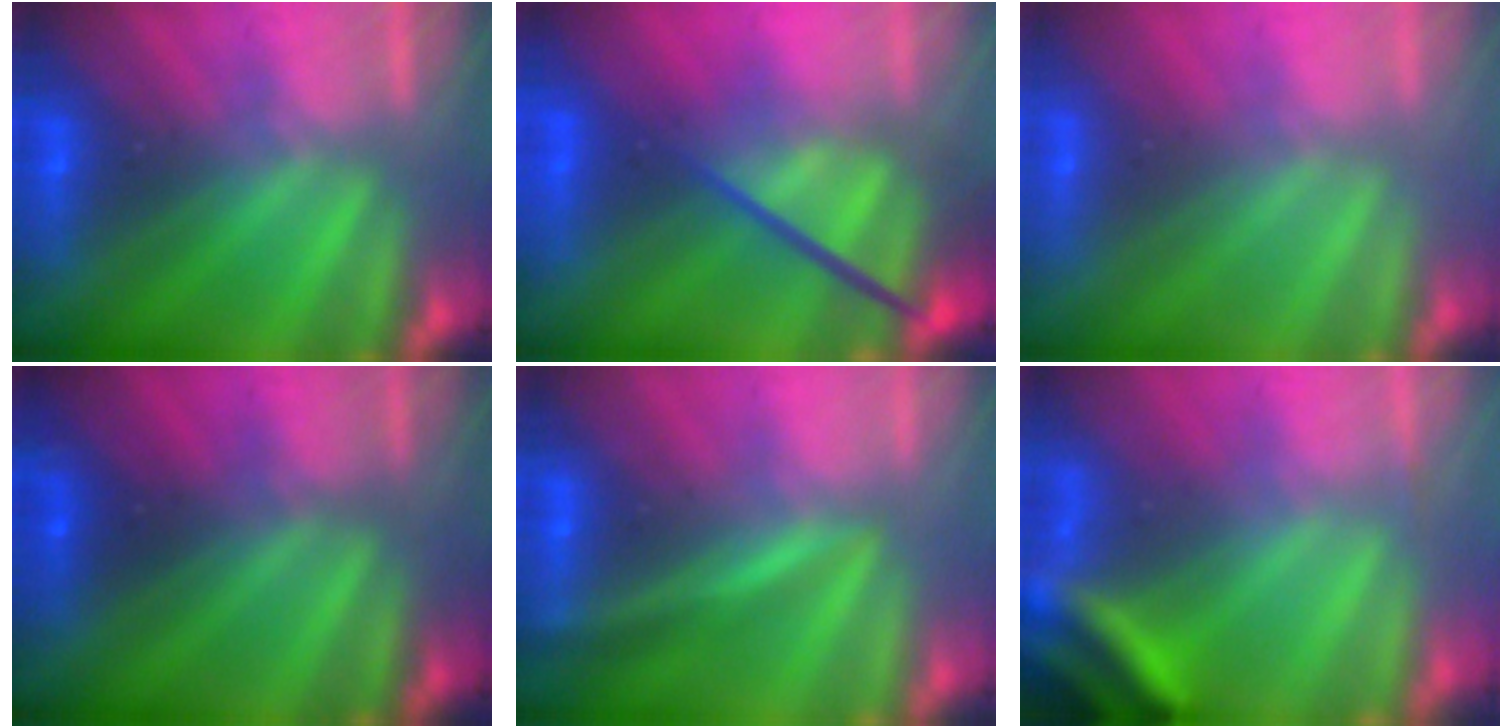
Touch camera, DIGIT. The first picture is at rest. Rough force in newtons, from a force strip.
{"total": 3.8}
{"total": 3.4}
{"total": 2.3}
{"total": 2.8}
{"total": 3.8}